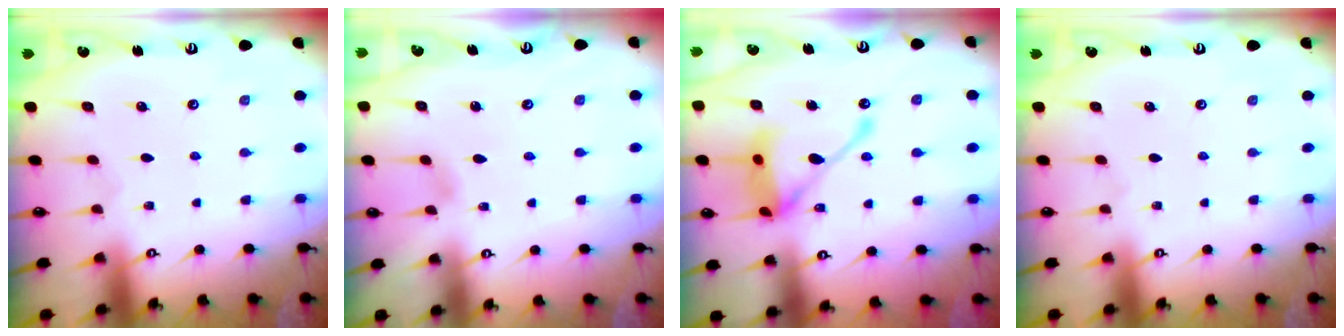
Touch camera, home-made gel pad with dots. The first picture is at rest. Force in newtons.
{"total": 4.2, "press": 4.1, "slide": 0.5}
{"total": 16.1, "press": 16.0, "slide": 1.6}
{"total": 0.0}